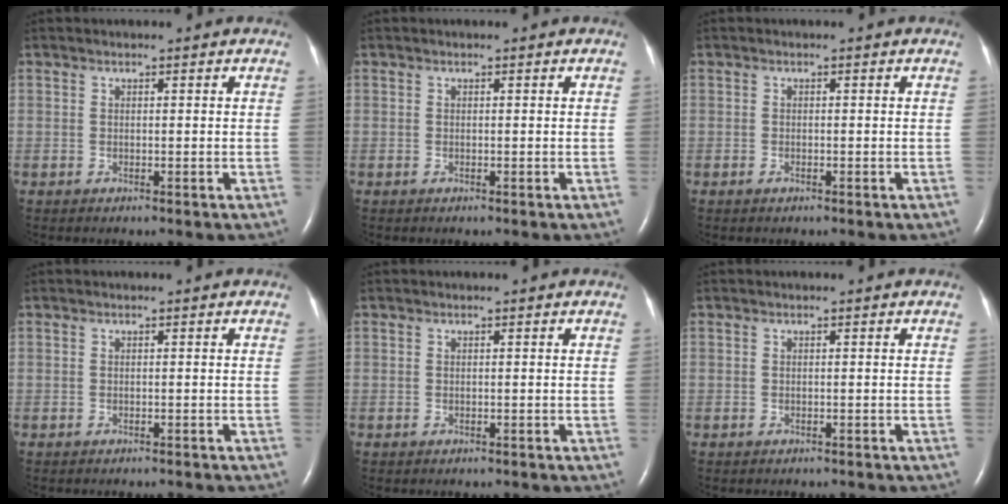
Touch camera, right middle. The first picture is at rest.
{"total": 0.0}
{"total": 0.6, "force": [-0.4, 0.2, 0.4], "torque": [-0.011, -0.001, -0.005]}
{"total": 3.2, "force": [-3.0, 0.5, 0.9], "torque": [-0.016, -0.005, -0.035]}
{"total": 1.4, "force": [-1.3, 0.4, 0.5], "torque": [-0.015, -0.004, -0.013]}
{"total": 2.5, "force": [-2.2, 0.7, 0.7], "torque": [-0.017, -0.004, -0.024]}